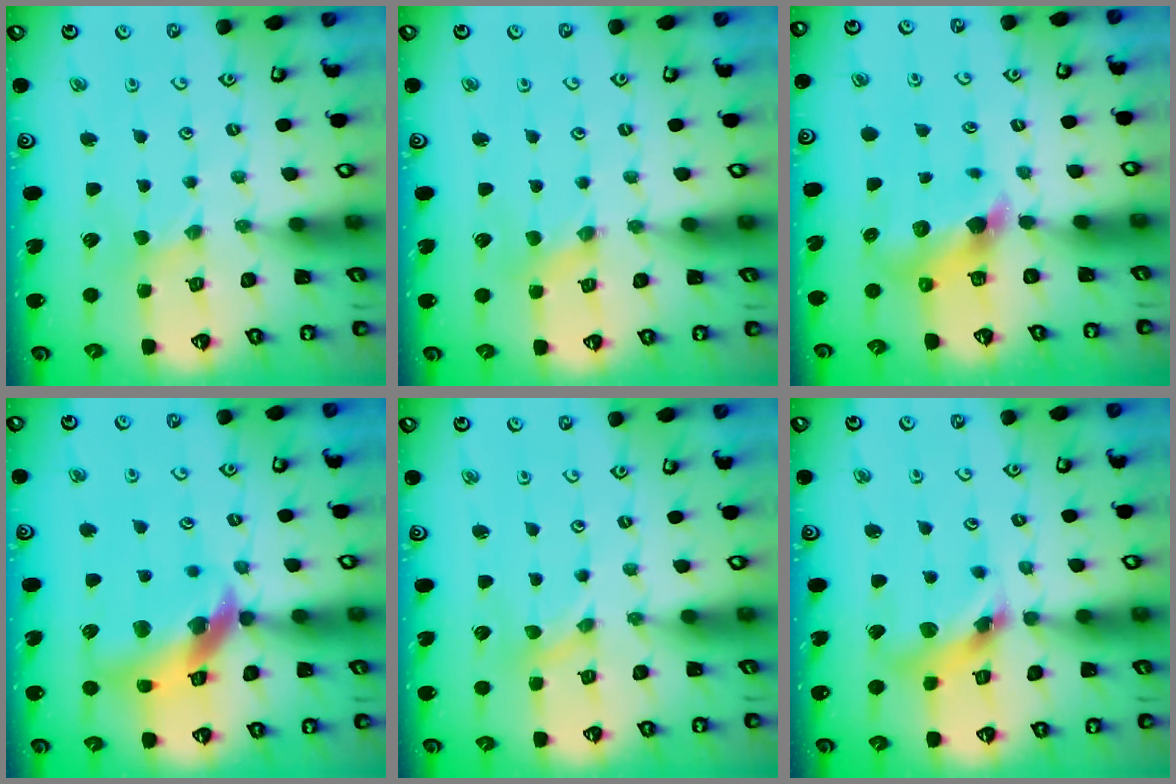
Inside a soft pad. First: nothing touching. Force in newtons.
{"total": 0.9, "press": 0.9, "slide": 0.1}
{"total": 6.2, "press": 6.1, "slide": 0.6}
{"total": 14.9, "press": 14.8, "slide": 1.9}
{"total": 0.0}
{"total": 11.3, "press": 11.2, "slide": 1.4}